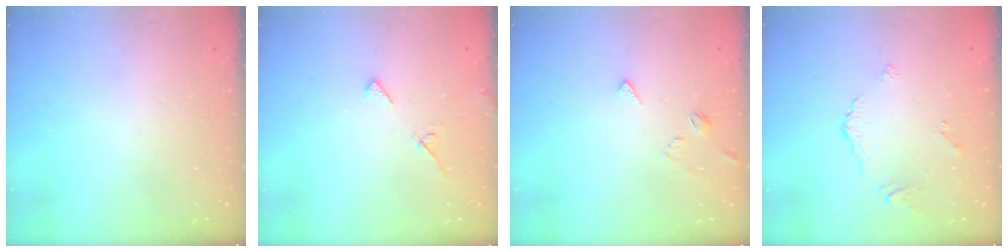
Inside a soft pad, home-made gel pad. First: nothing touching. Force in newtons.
{"total": 4.3, "press": 4.2, "slide": 0.4}
{"total": 3.1, "press": 3.0, "slide": 0.6}
{"total": 3.9, "press": 3.9, "slide": 0.3}